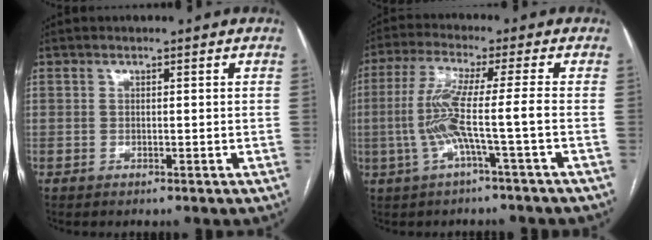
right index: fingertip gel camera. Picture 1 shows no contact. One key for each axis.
{"total": 8.2, "fx": -1.9, "fy": -1.0, "fz": 7.9, "tx": -0.171, "ty": 0.009, "tz": -0.035}